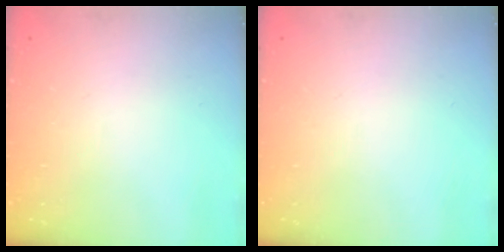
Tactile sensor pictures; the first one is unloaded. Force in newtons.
{"total": 0.0}